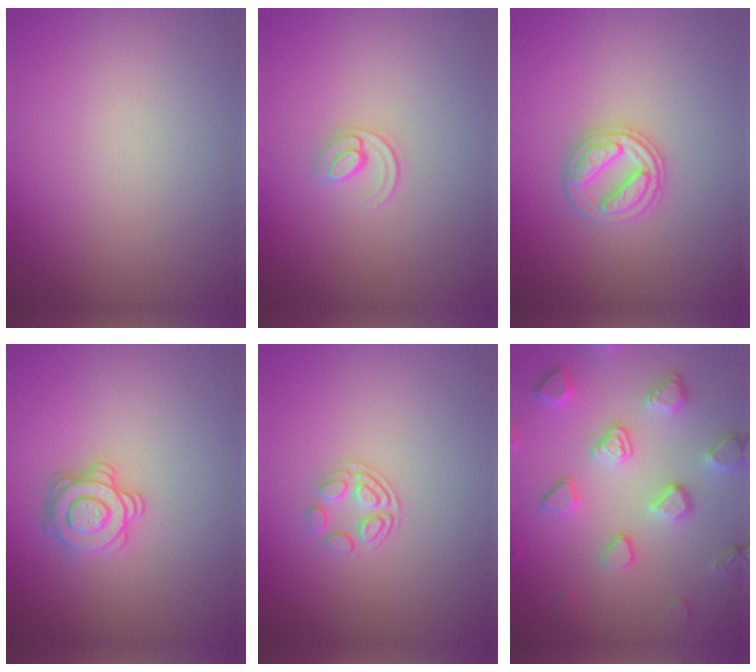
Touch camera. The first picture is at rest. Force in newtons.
{"total": 1.4, "press": 0.9, "slide": 1.0}
{"total": 3.0, "press": 2.9, "slide": 0.4}
{"total": 2.9, "press": 2.8, "slide": 0.4}
{"total": 1.8, "press": 1.2, "slide": 1.4}
{"total": 5.0, "press": 4.2, "slide": 2.8}